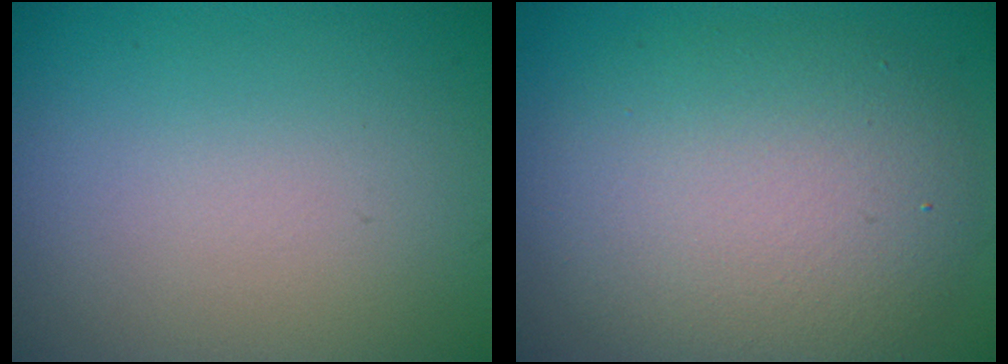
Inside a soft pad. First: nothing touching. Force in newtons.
{"total": 7.9, "press": 7.9, "slide": 0.8}